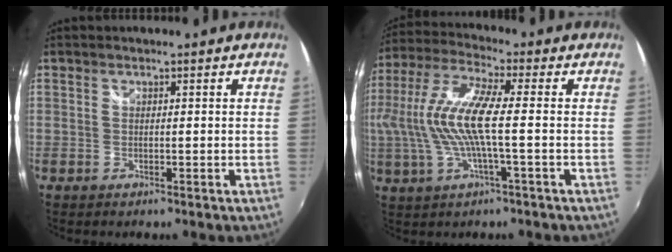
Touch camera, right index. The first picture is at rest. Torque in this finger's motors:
{"motor_torque": [1.62, -0.52, 1.02, 0.21]}